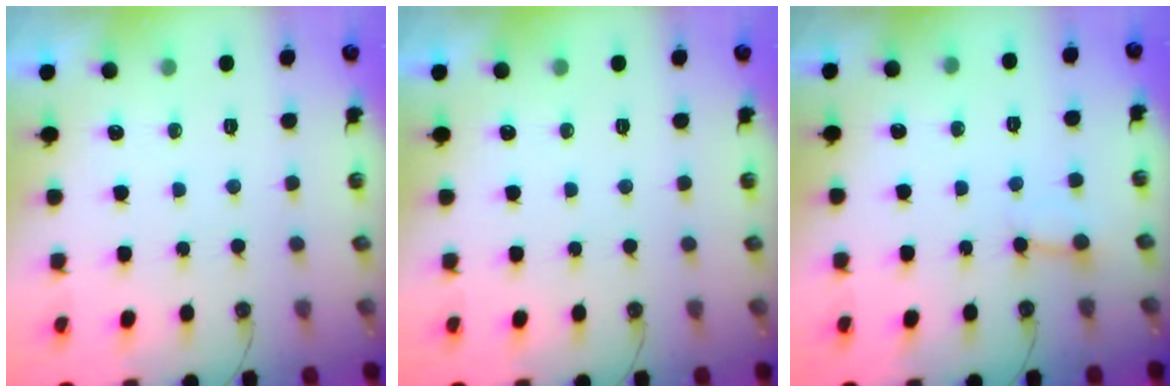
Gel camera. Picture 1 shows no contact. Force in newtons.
{"total": 0.0}
{"total": 5.0, "press": 5.0, "slide": 0.6}